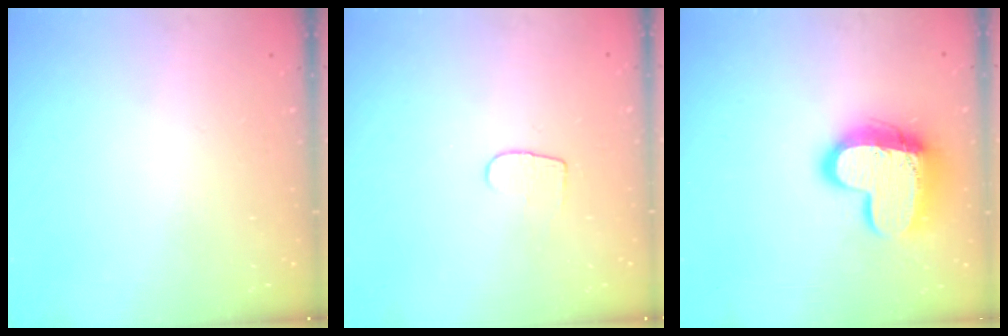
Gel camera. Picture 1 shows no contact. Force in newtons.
{"total": 4.3, "press": 4.2, "slide": 0.3}
{"total": 16.3, "press": 16.3, "slide": 1.3}